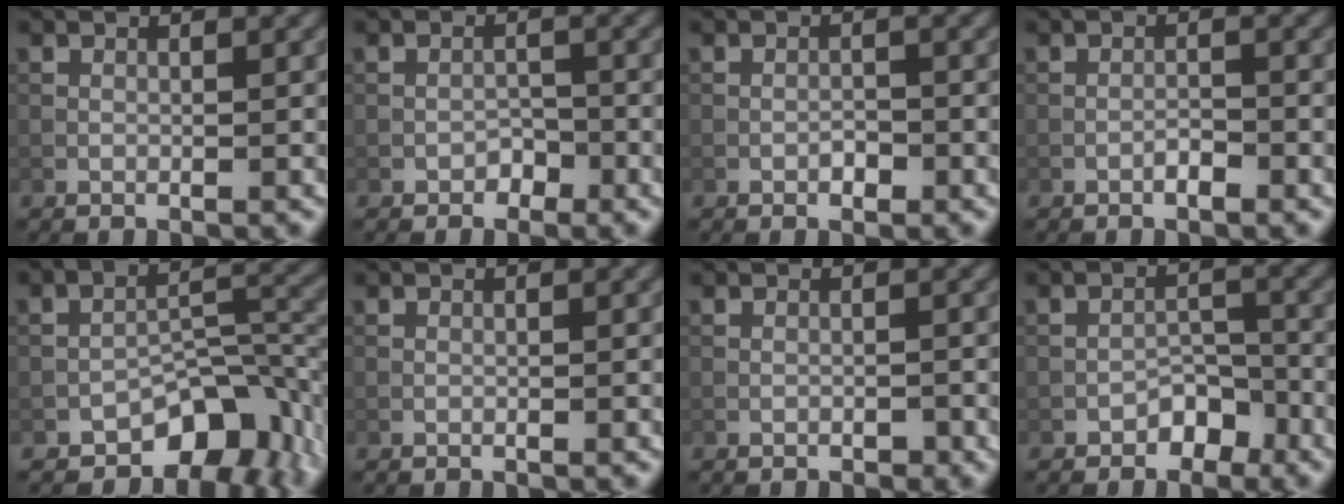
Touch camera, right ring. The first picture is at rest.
{"total": 1.3, "force": [-0.8, 0.9, 0.3], "torque": [0.003, 0.003, -0.014]}
{"total": 1.1, "force": [-0.6, 0.5, 0.8], "torque": [-0.012, 0.002, -0.011]}
{"total": 1.1, "force": [-0.8, 0.3, 0.8], "torque": [-0.015, 0.002, -0.015]}
{"total": 8.0, "force": [-4.9, 4.3, 4.6], "torque": [-0.043, -0.001, -0.083]}
{"total": 0.0}
{"total": 0.6, "force": [-0.4, 0.4, 0.3], "torque": [-0.003, -0.002, -0.006]}
{"total": 2.5, "force": [-1.8, 1.5, 1.0], "torque": [-0.008, 0.011, -0.028]}